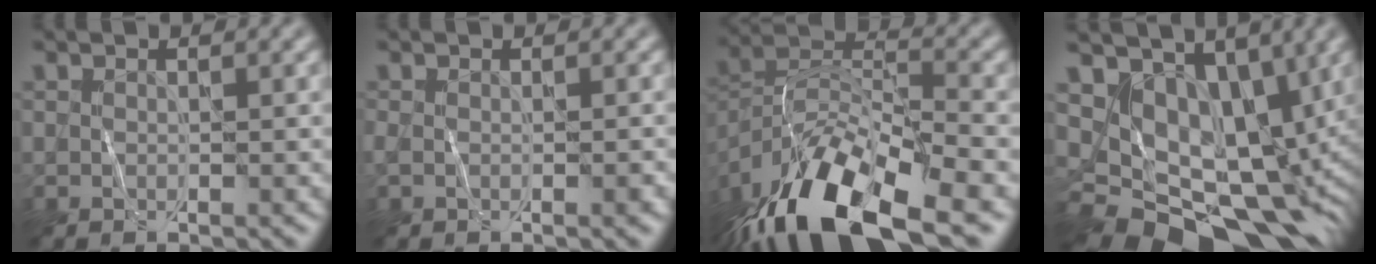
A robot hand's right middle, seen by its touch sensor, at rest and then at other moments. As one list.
[{"total": 1.3, "force": [-0.4, 0.6, 1.0], "torque": [-0.025, -0.001, -0.009]}, {"total": 14.8, "force": [-9.1, 5.6, 10.3], "torque": [-0.217, 0.007, -0.172]}, {"total": 13.6, "force": [0.6, 9.8, 9.4], "torque": [-0.141, -0.023, 0.028]}]